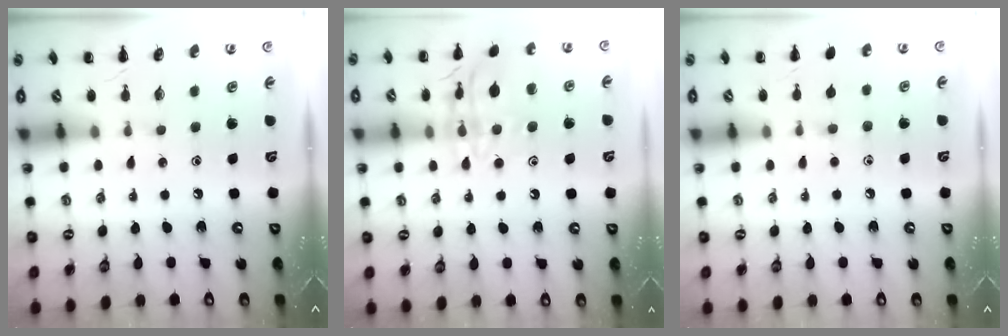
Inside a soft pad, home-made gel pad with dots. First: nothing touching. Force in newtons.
{"total": 14.8, "press": 14.8, "slide": 0.8}
{"total": 3.9, "press": 3.7, "slide": 1.4}